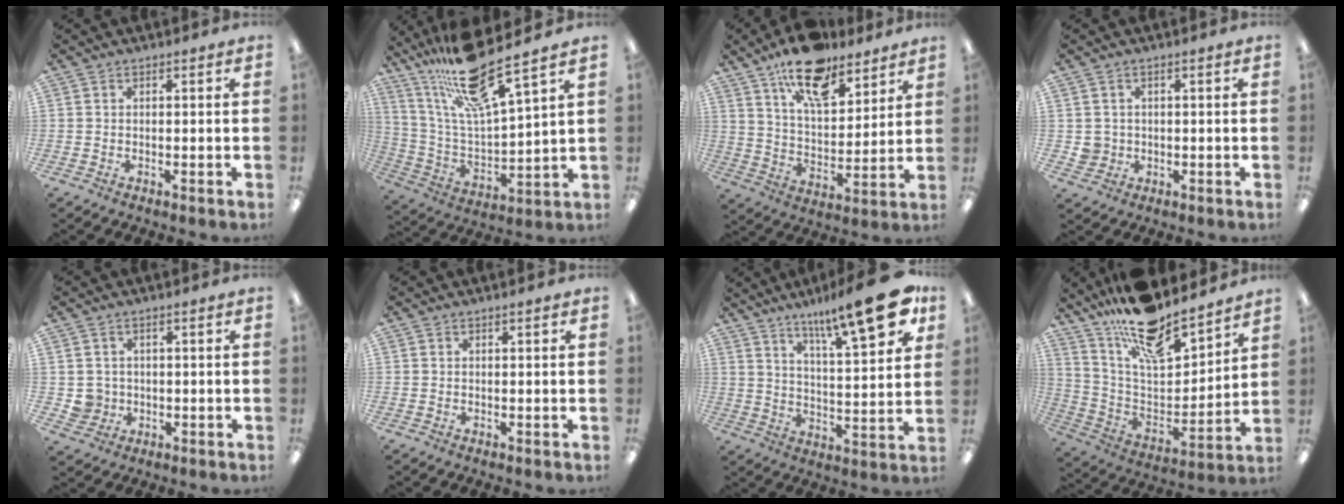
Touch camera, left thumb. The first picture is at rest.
{"total": 22.4, "force": [17.1, 4.7, 13.6], "torque": [-0.257, -0.098, 0.288]}
{"total": 15.9, "force": [11.7, 6.5, 8.6], "torque": [-0.142, -0.059, 0.204]}
{"total": 3.1, "force": [0.4, 2.9, 0.8], "torque": [-0.020, 0.005, 0.009]}
{"total": 3.5, "force": [0.3, 3.4, 0.6], "torque": [-0.019, 0.007, 0.008]}
{"total": 1.1, "force": [0.4, 0.1, 1.0], "torque": [-0.018, 0.001, 0.006]}
{"total": 18.7, "force": [12.7, 4.5, 13.0], "torque": [-0.186, -0.078, 0.200]}
{"total": 18.2, "force": [15.3, 5.7, 8.1], "torque": [-0.151, -0.108, 0.267]}